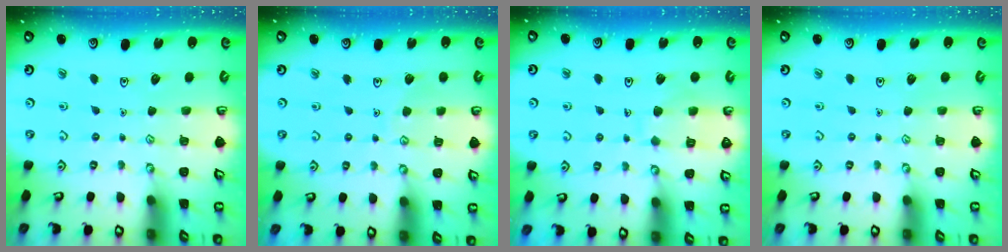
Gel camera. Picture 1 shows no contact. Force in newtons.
{"total": 3.4, "press": 3.4, "slide": 0.3}
{"total": 7.3, "press": 7.3, "slide": 0.7}
{"total": 0.0}